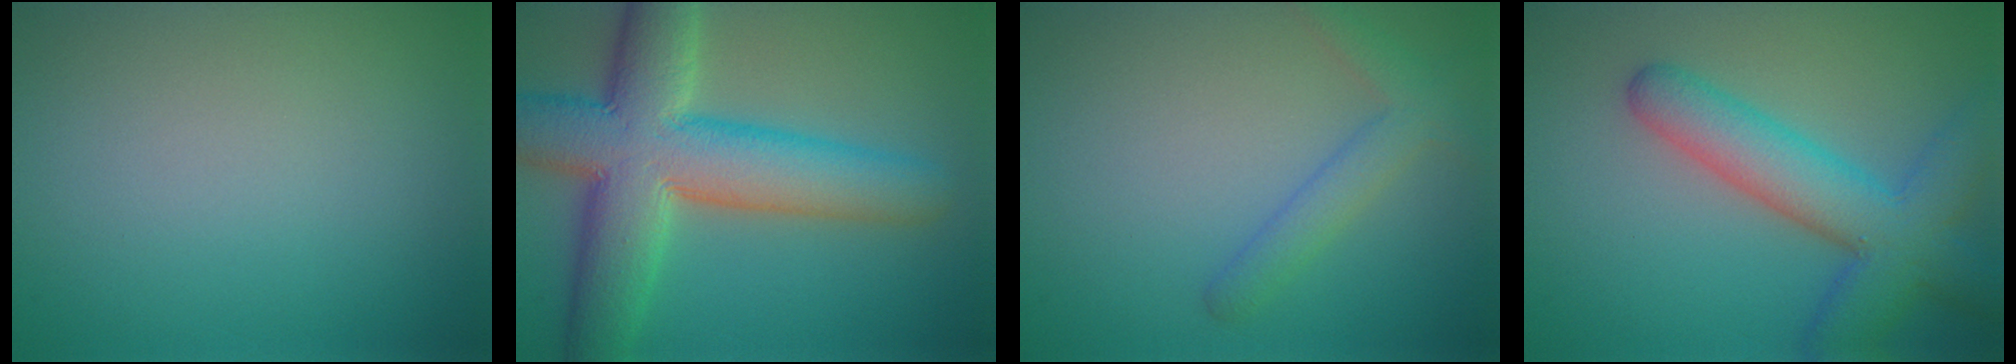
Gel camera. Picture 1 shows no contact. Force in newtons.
{"total": 11.2, "press": 11.1, "slide": 0.7}
{"total": 2.3, "press": 2.3, "slide": 0.2}
{"total": 7.0, "press": 7.0, "slide": 0.3}